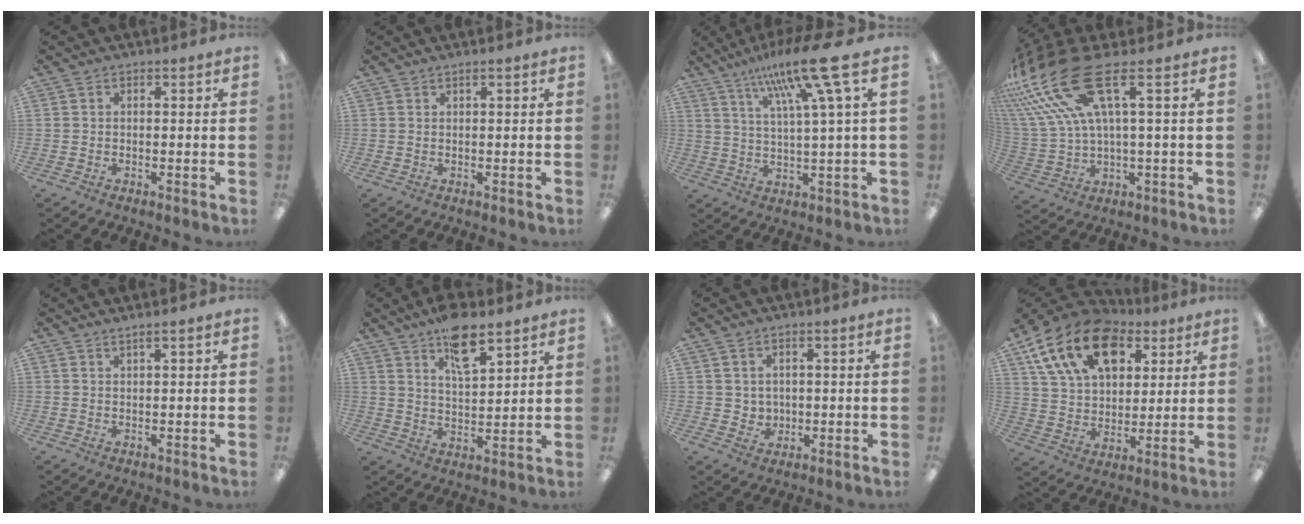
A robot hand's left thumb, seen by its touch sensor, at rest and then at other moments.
{"total": 0.9, "force": [0.5, 0.0, 0.7], "torque": [-0.013, -0.001, 0.010]}
{"total": 15.9, "force": [8.8, 1.1, 13.2], "torque": [-0.236, -0.035, 0.132]}
{"total": 19.3, "force": [9.7, 6.4, 15.5], "torque": [-0.328, -0.047, 0.163]}
{"total": 1.4, "force": [1.1, -0.1, 0.8], "torque": [-0.016, -0.002, 0.020]}
{"total": 10.1, "force": [7.2, 3.4, 6.2], "torque": [-0.092, -0.037, 0.122]}
{"total": 3.3, "force": [1.8, 2.6, 0.8], "torque": [-0.017, -0.004, 0.032]}
{"total": 19.2, "force": [10.3, 12.0, 10.9], "torque": [-0.188, -0.031, 0.188]}